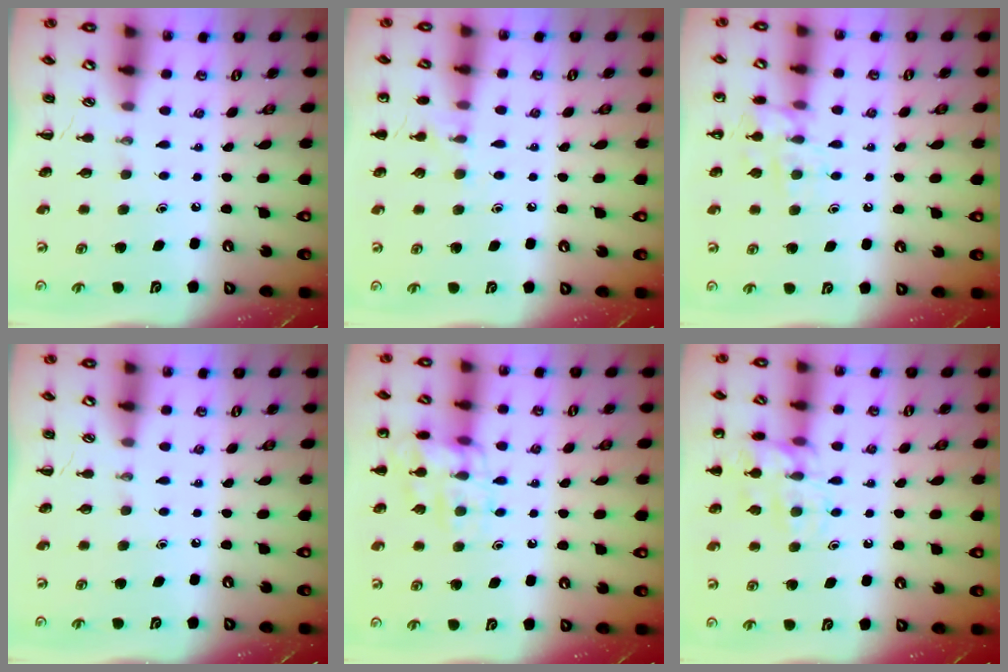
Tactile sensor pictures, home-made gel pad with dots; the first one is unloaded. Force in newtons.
{"total": 7.4, "press": 7.2, "slide": 1.6}
{"total": 10.3, "press": 10.3, "slide": 0.9}
{"total": 0.0}
{"total": 12.8, "press": 12.8, "slide": 0.3}
{"total": 13.7, "press": 13.7, "slide": 0.8}